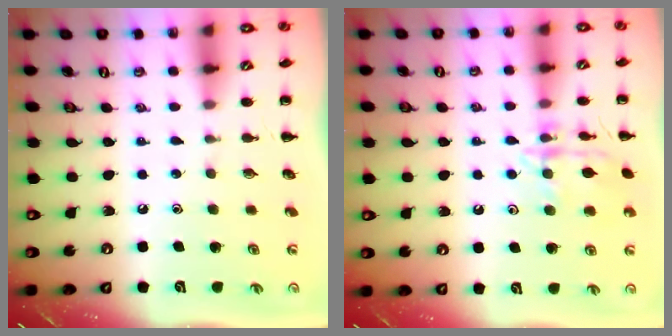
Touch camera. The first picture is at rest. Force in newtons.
{"total": 13.1, "press": 13.1, "slide": 0.8}